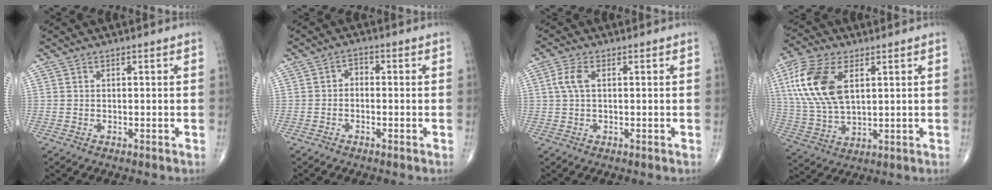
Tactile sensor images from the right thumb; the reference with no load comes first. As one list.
[{"total": 2.1, "force": [-0.4, 1.6, 1.3], "torque": [-0.009, 0.013, -0.017]}, {"total": 3.1, "force": [0.6, 1.6, 2.6], "torque": [-0.067, 0.010, 0.011]}, {"total": 16.1, "force": [5.0, 8.6, 12.8], "torque": [-0.274, -0.005, 0.099]}]